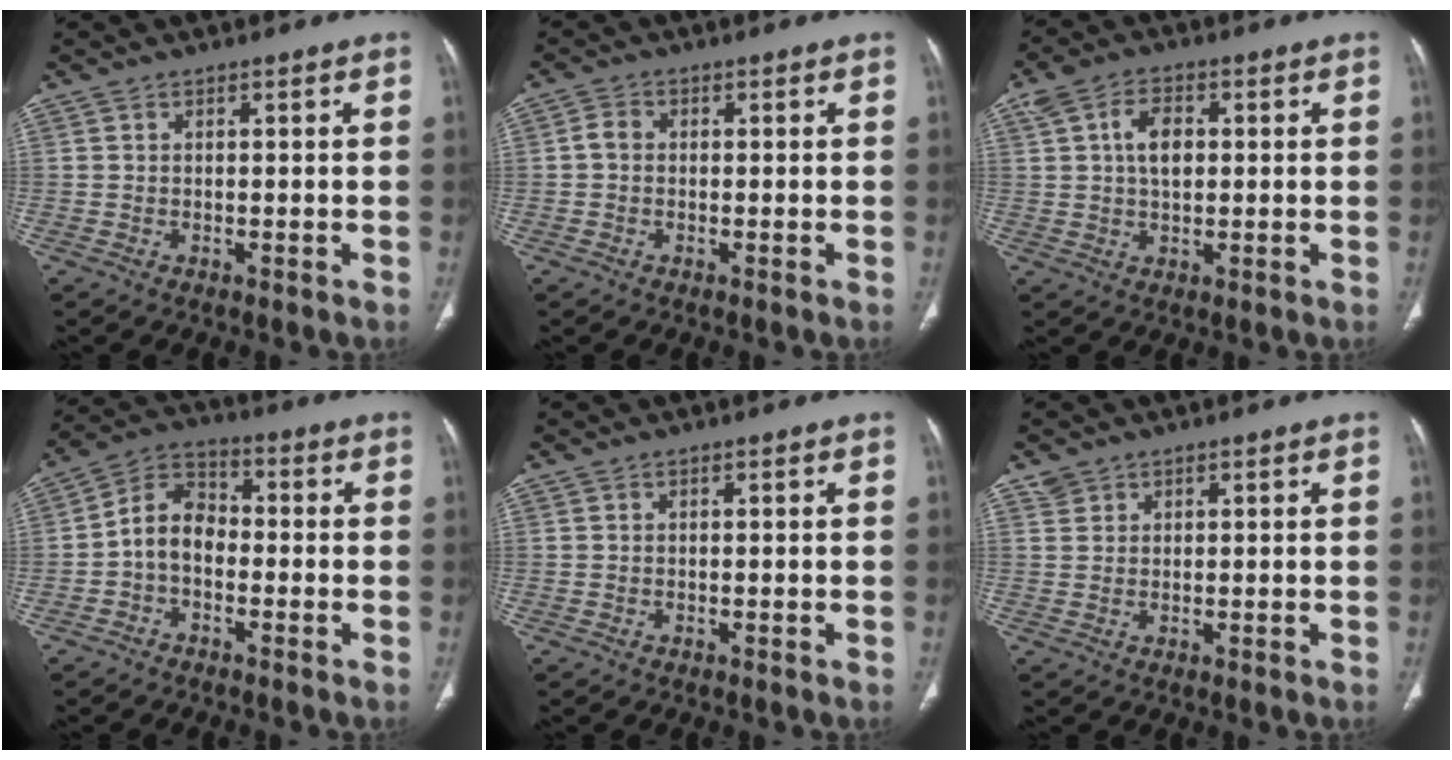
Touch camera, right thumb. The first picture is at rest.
{"total": 2.0, "force": [-0.1, 1.6, 1.2], "torque": [-0.019, 0.005, -0.008]}
{"total": 6.6, "force": [1.1, 4.2, 5.0], "torque": [-0.083, 0.008, 0.018]}
{"total": 7.7, "force": [-1.7, 5.4, 5.2], "torque": [-0.078, 0.032, -0.048]}
{"total": 0.0}
{"total": 1.6, "force": [1.1, 1.1, 0.0], "torque": [0.011, -0.002, 0.015]}